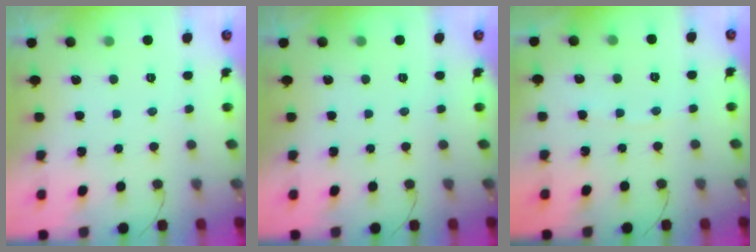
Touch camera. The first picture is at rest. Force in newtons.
{"total": 0.0}
{"total": 3.6, "press": 3.6, "slide": 0.5}